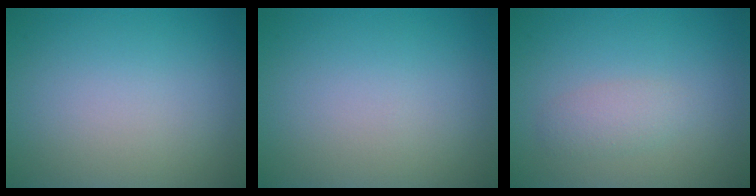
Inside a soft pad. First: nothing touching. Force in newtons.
{"total": 0.0}
{"total": 1.7, "press": 1.7, "slide": 0.2}